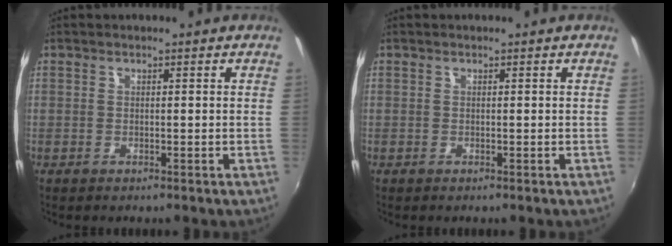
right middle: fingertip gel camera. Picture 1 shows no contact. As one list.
[{"total": 0.0}]